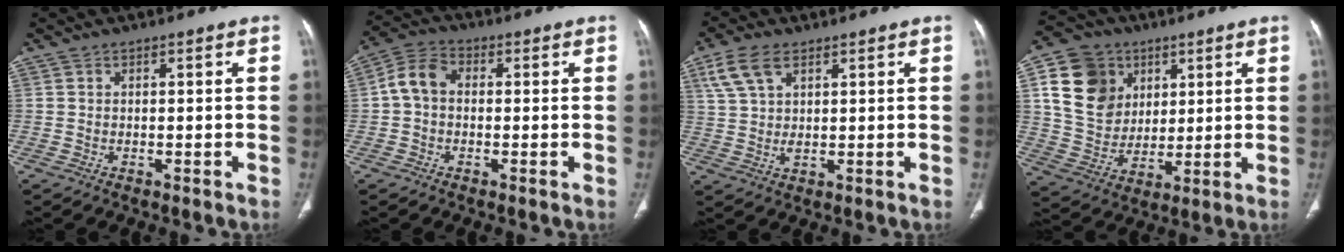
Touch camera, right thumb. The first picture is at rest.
{"total": 6.2, "force": [-0.1, 4.6, 4.2], "torque": [-0.075, 0.020, -0.013]}
{"total": 7.3, "force": [3.6, 3.9, 5.1], "torque": [-0.109, -0.003, 0.074]}
{"total": 15.9, "force": [5.5, 13.0, 7.3], "torque": [-0.112, -0.005, 0.107]}